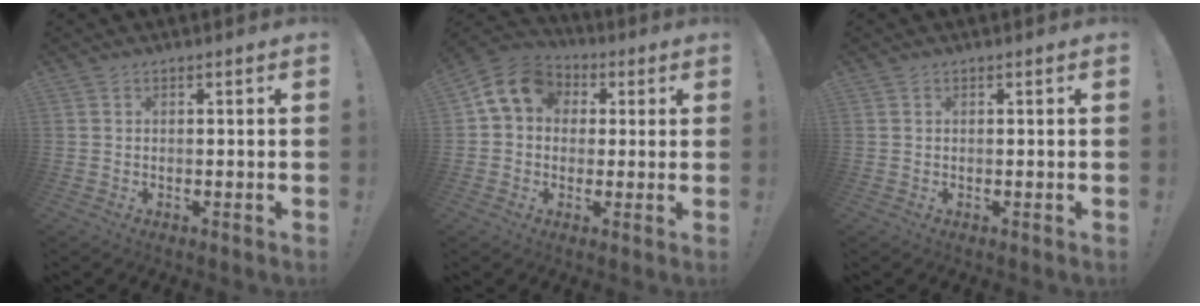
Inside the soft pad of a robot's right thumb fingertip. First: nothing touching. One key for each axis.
{"total": 10.1, "fx": 2.8, "fy": 8.3, "fz": 5.1, "tx": -0.077, "ty": 0.005, "tz": 0.058}
{"total": 0.0}